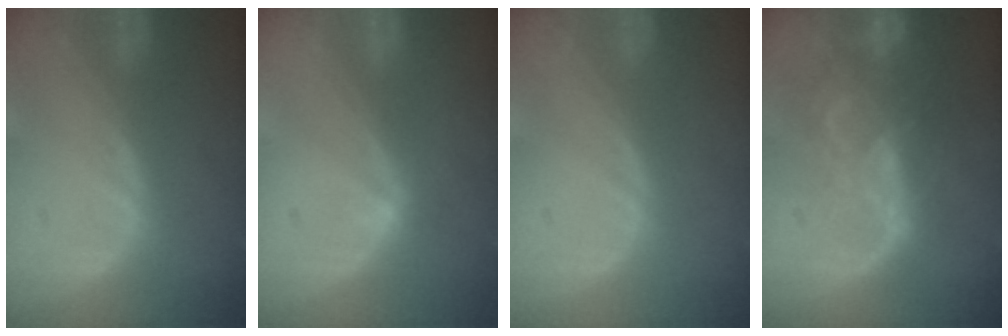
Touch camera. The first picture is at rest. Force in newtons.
{"total": 1.3, "press": 0.9, "slide": 0.9}
{"total": 0.0}
{"total": 8.7, "press": 7.4, "slide": 4.6}